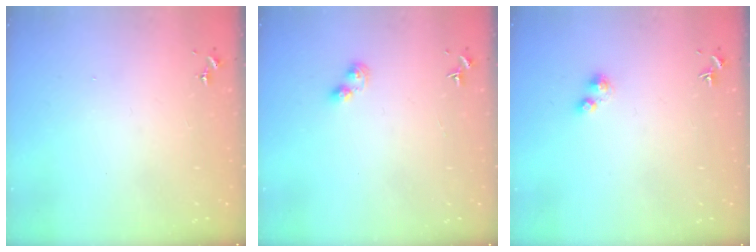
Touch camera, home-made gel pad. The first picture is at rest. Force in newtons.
{"total": 3.1, "press": 3.1, "slide": 0.4}
{"total": 2.4, "press": 2.3, "slide": 0.3}